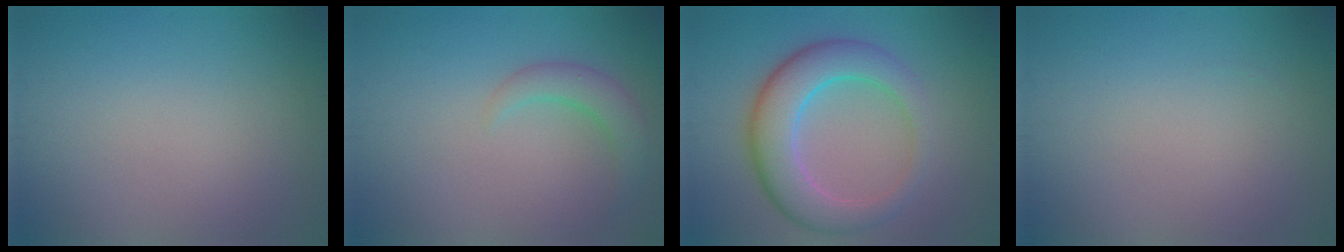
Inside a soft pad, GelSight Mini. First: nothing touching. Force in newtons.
{"total": 2.8, "press": 2.8, "slide": 0.4}
{"total": 6.7, "press": 6.7, "slide": 0.2}
{"total": 0.0}